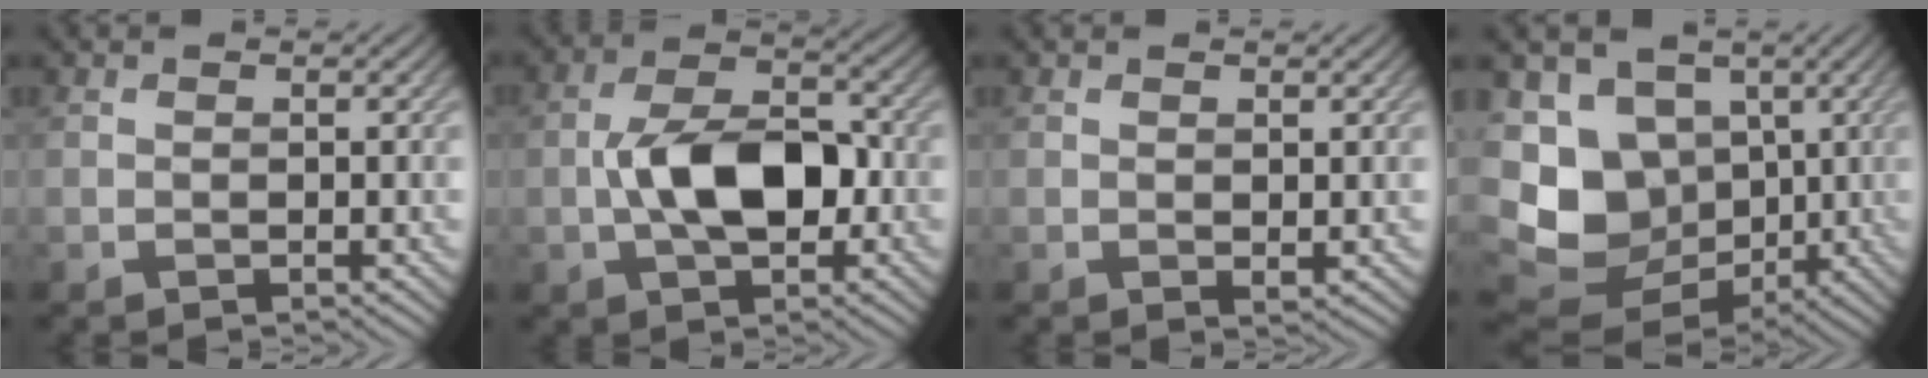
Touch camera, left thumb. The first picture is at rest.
{"total": 8.8, "force": [-1.1, 4.8, 7.2], "torque": [-0.140, 0.006, -0.024]}
{"total": 0.7, "force": [0.4, 0.3, 0.5], "torque": [-0.007, -0.005, 0.008]}
{"total": 14.6, "force": [-1.4, 11.9, 8.3], "torque": [-0.203, -0.027, -0.007]}